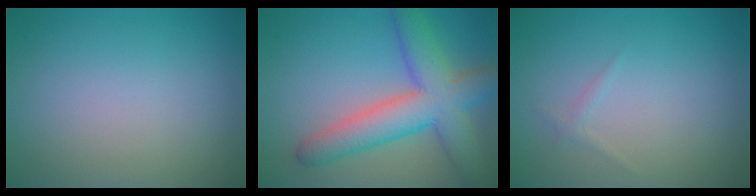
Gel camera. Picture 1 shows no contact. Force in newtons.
{"total": 7.8, "press": 7.8, "slide": 0.3}
{"total": 0.6, "press": 0.6, "slide": 0.1}